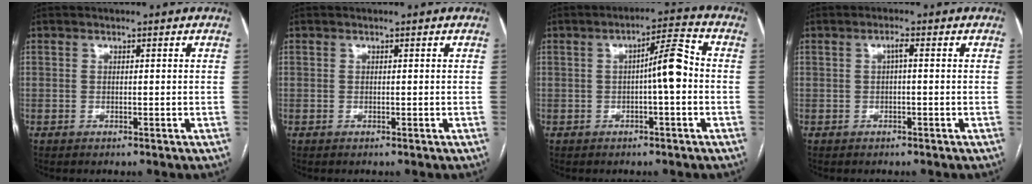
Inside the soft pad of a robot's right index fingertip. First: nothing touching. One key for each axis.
{"total": 0.0}
{"total": 5.8, "fx": -0.5, "fy": 0.6, "fz": 5.8, "tx": -0.086, "ty": 0.018, "tz": -0.009}
{"total": 1.3, "fx": 0.1, "fy": 0.2, "fz": 1.3, "tx": -0.022, "ty": 0.004, "tz": 0.002}